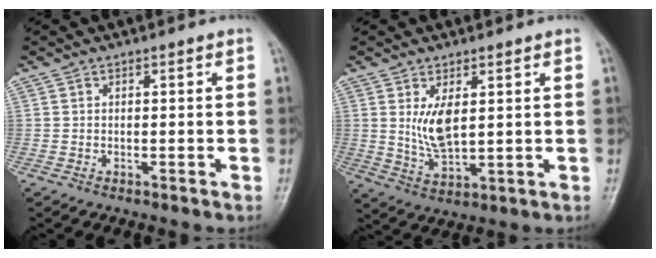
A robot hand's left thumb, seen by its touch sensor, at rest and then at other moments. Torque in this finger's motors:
{"motor_torque": [-0.15, 0.32, 0.06, -0.05, 0.05]}